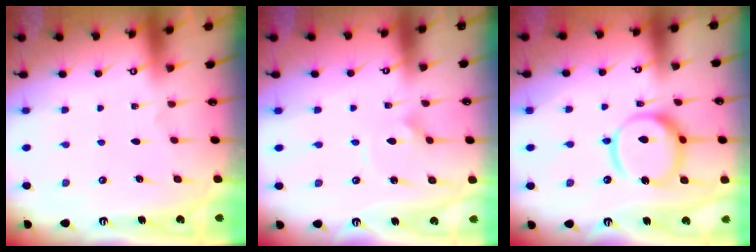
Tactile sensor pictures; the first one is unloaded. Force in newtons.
{"total": 2.4, "press": 2.4, "slide": 0.0}
{"total": 16.9, "press": 16.8, "slide": 2.2}